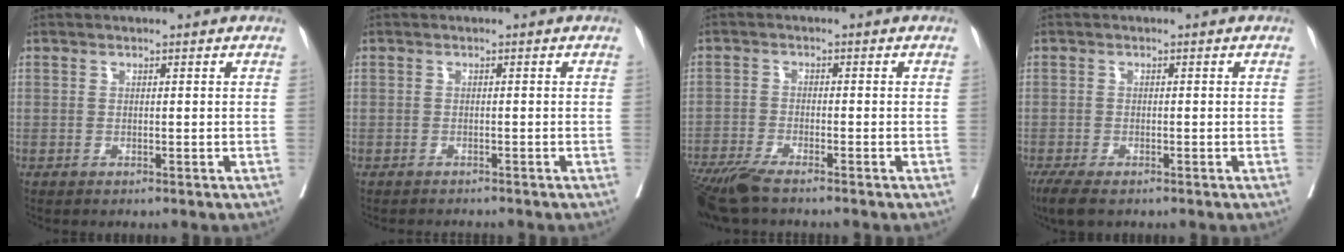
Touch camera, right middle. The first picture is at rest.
{"total": 2.6, "force": [-2.6, 0.3, 0.5], "torque": [-0.011, -0.008, -0.035]}
{"total": 7.2, "force": [-5.9, 0.6, 4.0], "torque": [-0.069, -0.019, -0.109]}
{"total": 4.2, "force": [-3.1, 1.3, 2.6], "torque": [-0.052, -0.013, -0.048]}